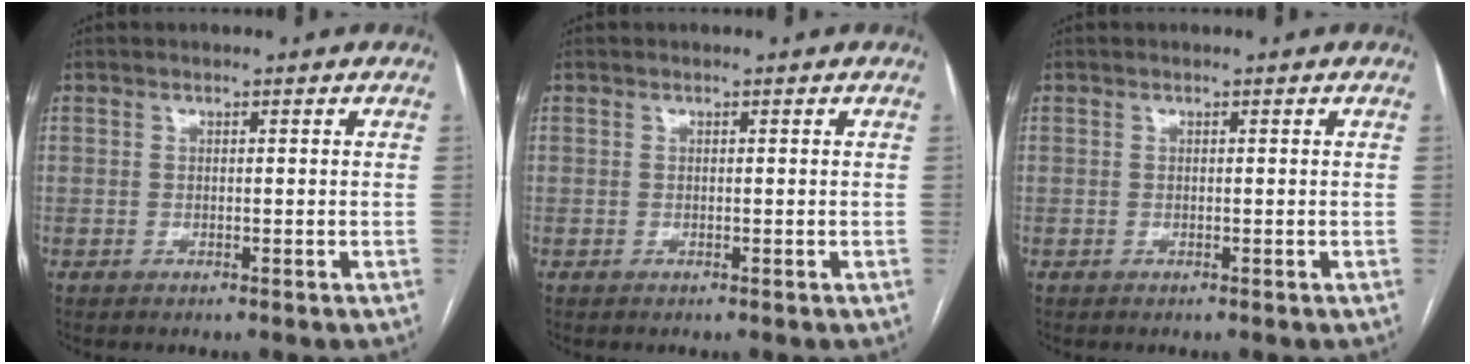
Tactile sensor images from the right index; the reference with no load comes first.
{"total": 0.0}
{"total": 0.0}